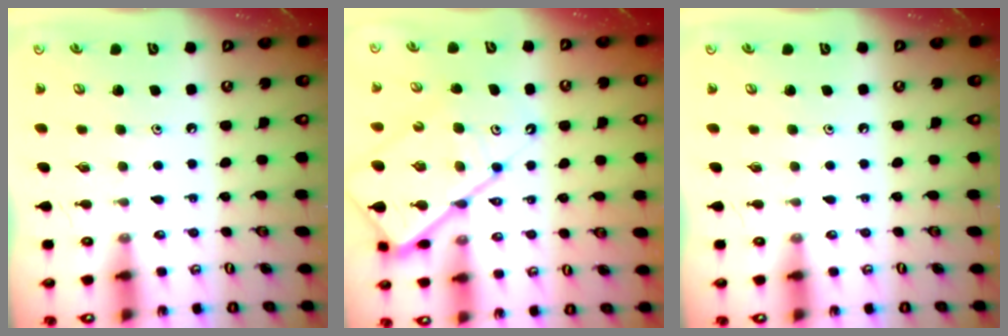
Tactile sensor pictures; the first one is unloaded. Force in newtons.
{"total": 16.1, "press": 16.0, "slide": 1.7}
{"total": 0.0}